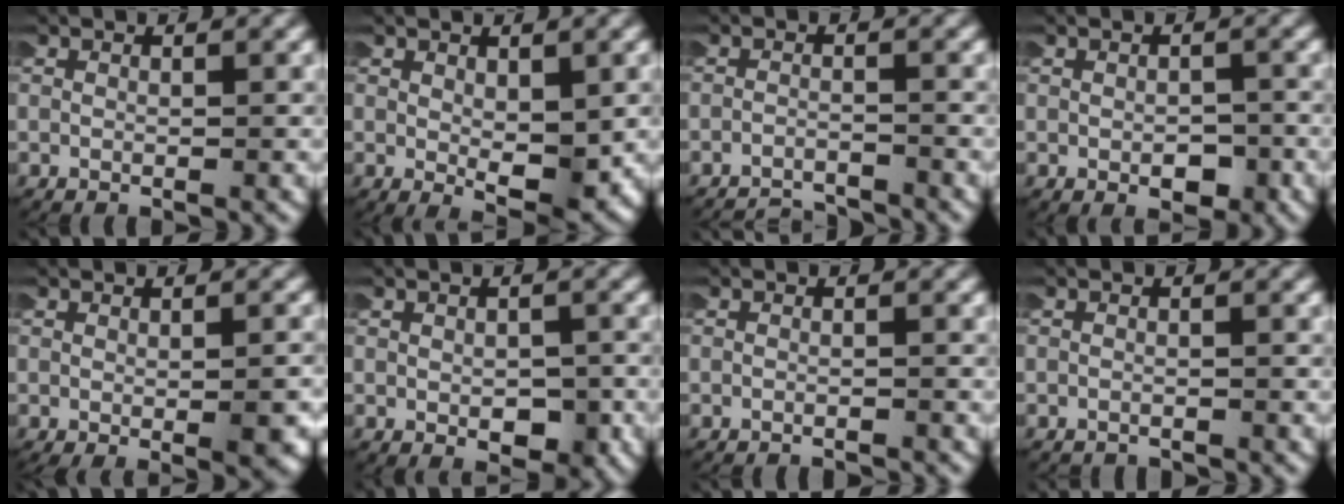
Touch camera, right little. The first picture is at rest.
{"total": 3.3, "force": [-0.6, 0.9, 3.1], "torque": [-0.048, -0.019, 0.001]}
{"total": 3.9, "force": [-3.9, 0.4, 0.1], "torque": [-0.005, -0.018, -0.060]}
{"total": 1.8, "force": [-1.1, 1.0, 0.9], "torque": [-0.013, -0.002, -0.017]}
{"total": 1.6, "force": [-0.5, 0.2, 1.5], "torque": [-0.023, -0.004, -0.002]}
{"total": 2.4, "force": [-1.2, 1.4, 1.7], "torque": [-0.026, -0.004, -0.017]}
{"total": 1.5, "force": [-1.5, -0.1, -0.1], "torque": [-0.003, -0.005, -0.019]}
{"total": 1.0, "force": [-1.0, -0.1, -0.3], "torque": [-0.002, -0.005, -0.012]}